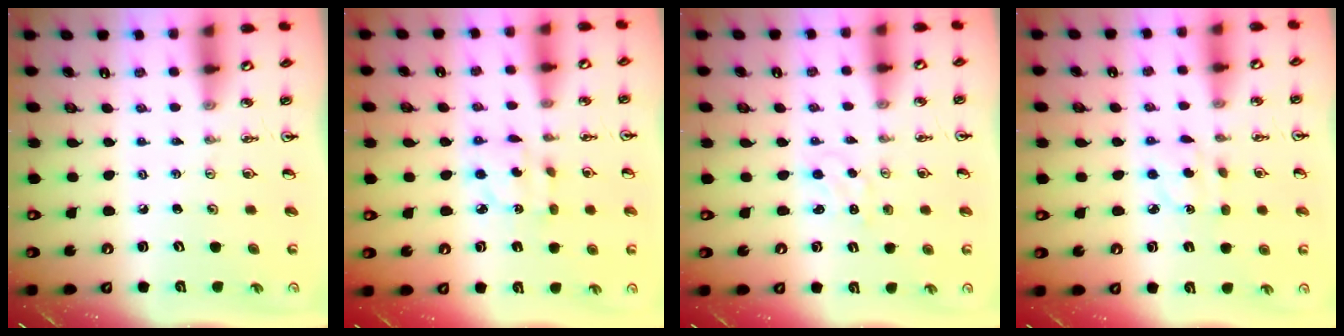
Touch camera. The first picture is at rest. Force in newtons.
{"total": 3.6, "press": 3.6, "slide": 0.1}
{"total": 1.2, "press": 1.1, "slide": 0.2}
{"total": 3.5, "press": 3.5, "slide": 0.7}